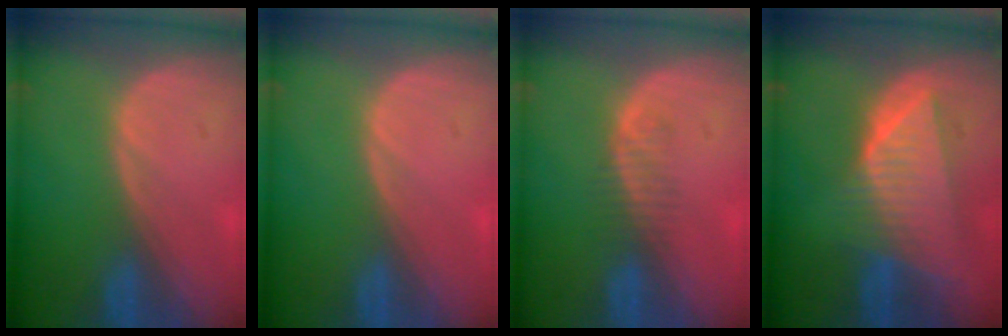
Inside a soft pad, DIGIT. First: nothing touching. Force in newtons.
{"total": 0.0}
{"total": 2.2, "press": 2.0, "slide": 0.9}
{"total": 8.8, "press": 7.9, "slide": 3.9}